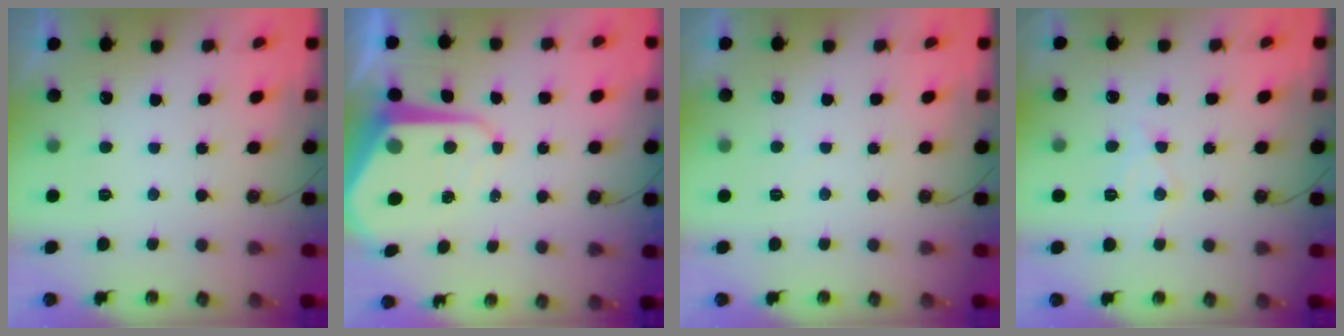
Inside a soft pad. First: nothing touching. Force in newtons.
{"total": 9.5, "press": 9.5, "slide": 0.7}
{"total": 2.3, "press": 2.3, "slide": 0.4}
{"total": 8.6, "press": 8.6, "slide": 0.8}